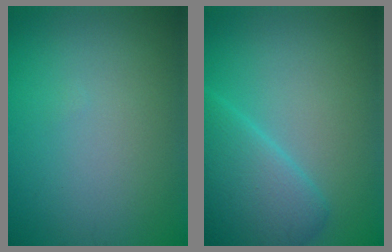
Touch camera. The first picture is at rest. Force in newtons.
{"total": 4.8, "press": 4.8, "slide": 0.1}